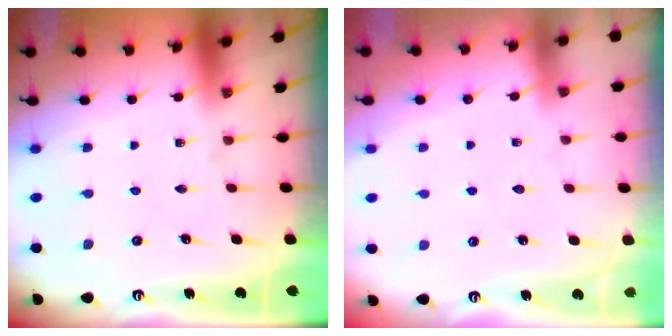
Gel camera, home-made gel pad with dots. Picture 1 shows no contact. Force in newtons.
{"total": 2.5, "press": 2.5, "slide": 0.4}